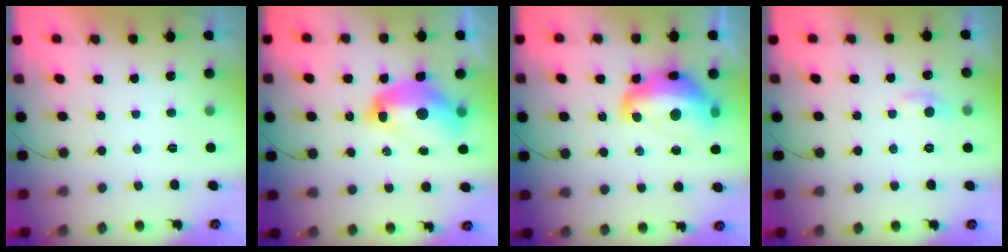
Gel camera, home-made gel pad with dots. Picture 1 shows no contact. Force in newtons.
{"total": 14.0, "press": 14.0, "slide": 1.2}
{"total": 16.0, "press": 16.0, "slide": 1.2}
{"total": 5.3, "press": 5.2, "slide": 0.8}